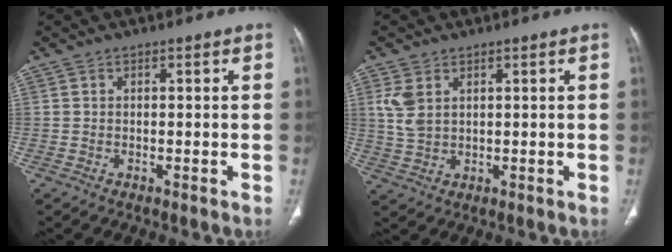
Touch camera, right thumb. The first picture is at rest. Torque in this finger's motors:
{"motor_torque": [-0.52, 0.12, 0.25, 0.29, 0.06]}